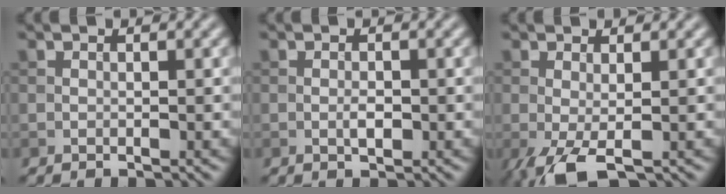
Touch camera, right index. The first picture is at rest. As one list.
[{"total": 1.2, "force": [-0.3, 0.5, 1.0], "torque": [-0.020, -0.001, -0.006]}, {"total": 3.6, "force": [-1.6, 0.9, 3.1], "torque": [-0.069, -0.005, -0.033]}]